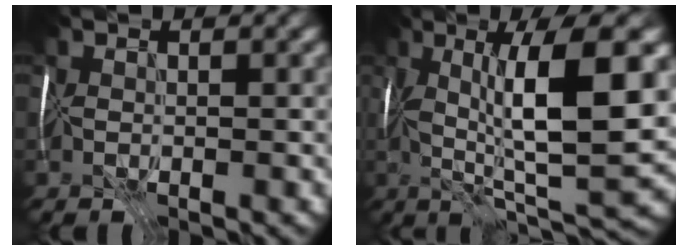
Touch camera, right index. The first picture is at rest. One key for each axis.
{"total": 11.5, "fx": 1.3, "fy": 2.7, "fz": 11.1, "tx": -0.180, "ty": 0.005, "tz": 0.025}